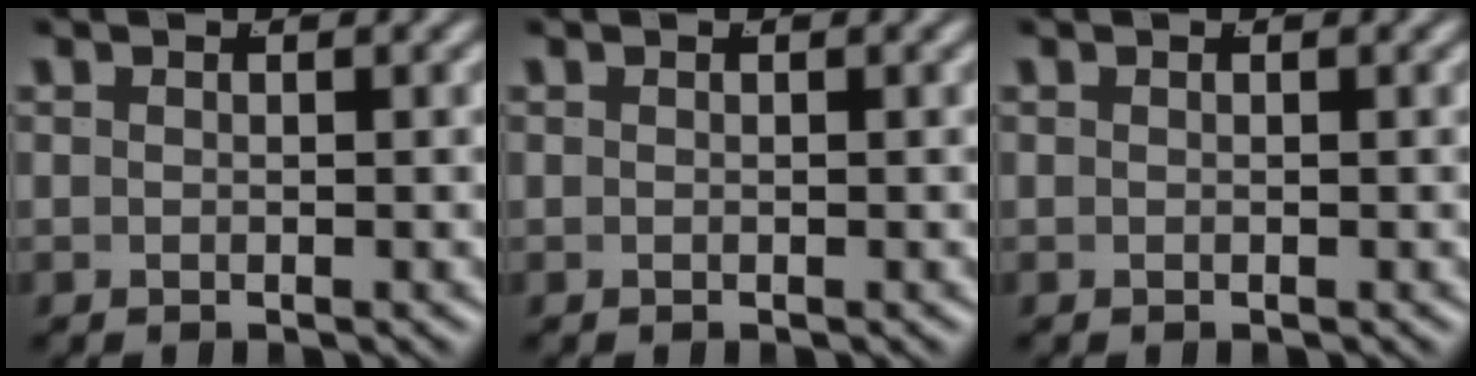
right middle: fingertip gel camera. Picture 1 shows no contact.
{"total": 0.0}
{"total": 0.0}